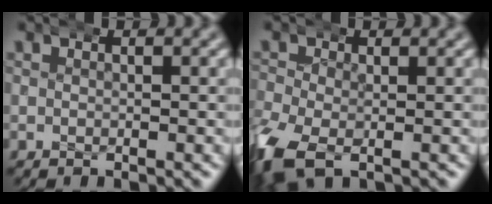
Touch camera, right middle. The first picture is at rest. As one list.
[{"total": 4.6, "force": [-2.5, 3.0, 2.5], "torque": [-0.073, -0.017, -0.032]}]